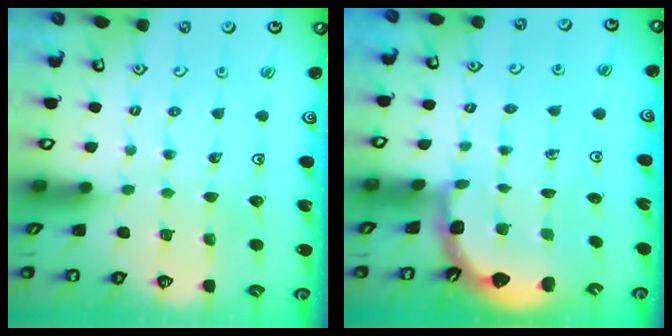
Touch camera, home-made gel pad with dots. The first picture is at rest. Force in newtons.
{"total": 1.9, "press": 1.9, "slide": 0.2}